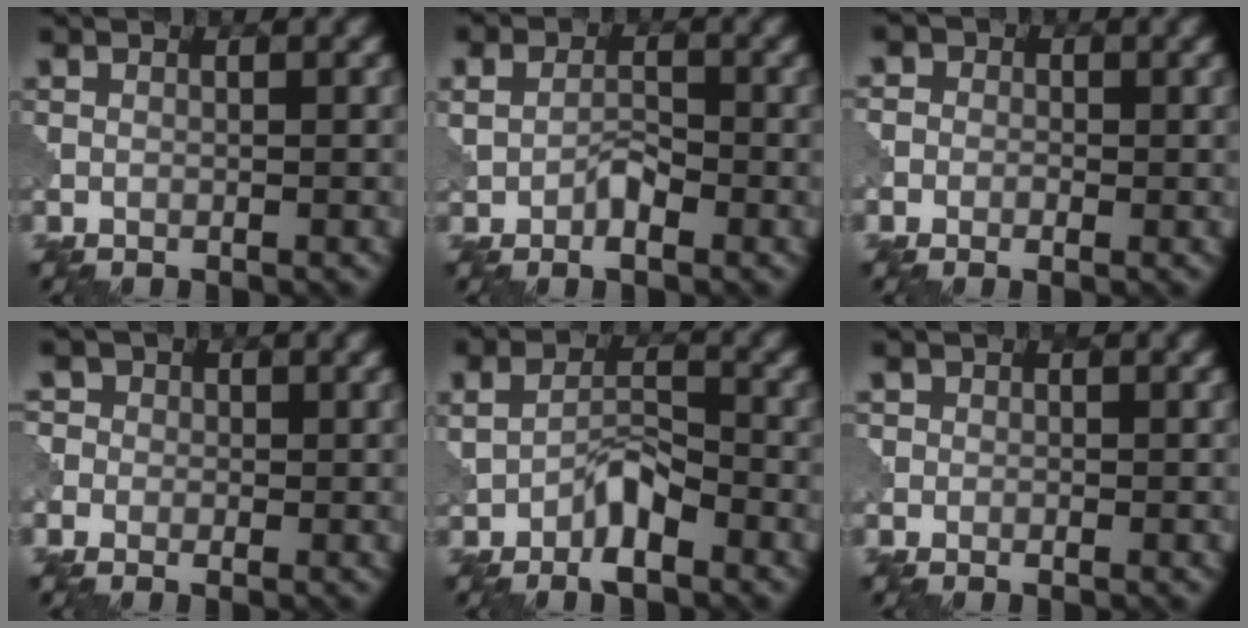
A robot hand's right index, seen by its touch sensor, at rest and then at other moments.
{"total": 2.4, "force": [-0.7, 1.7, 1.6], "torque": [-0.030, 0.001, -0.014]}
{"total": 2.9, "force": [0.4, 2.6, 1.2], "torque": [0.011, 0.006, -0.032]}
{"total": 3.2, "force": [0.5, 3.0, 1.1], "torque": [0.003, 0.018, -0.028]}
{"total": 3.7, "force": [-1.7, 1.9, 2.7], "torque": [-0.043, 0.006, -0.032]}
{"total": 1.2, "force": [0.1, 1.1, 0.2], "torque": [0.007, -0.004, -0.005]}